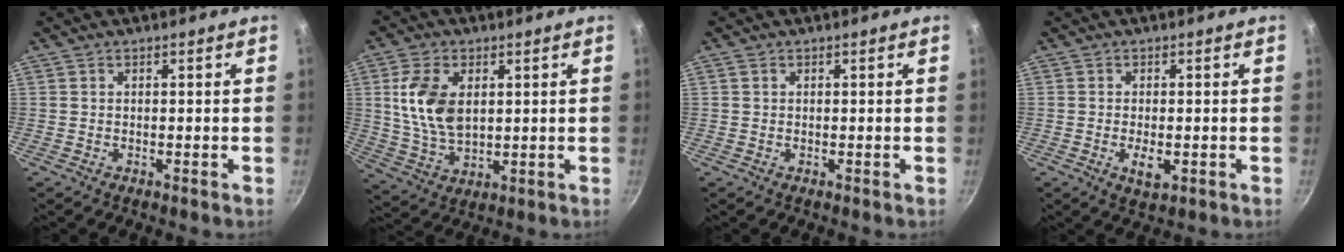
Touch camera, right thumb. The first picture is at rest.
{"total": 11.3, "force": [2.5, 6.9, 8.7], "torque": [-0.159, -0.016, 0.052]}
{"total": 0.6, "force": [0.2, 0.5, 0.2], "torque": [-0.001, 0.003, 0.001]}
{"total": 3.7, "force": [-0.9, 1.7, 3.2], "torque": [-0.054, -0.004, -0.011]}